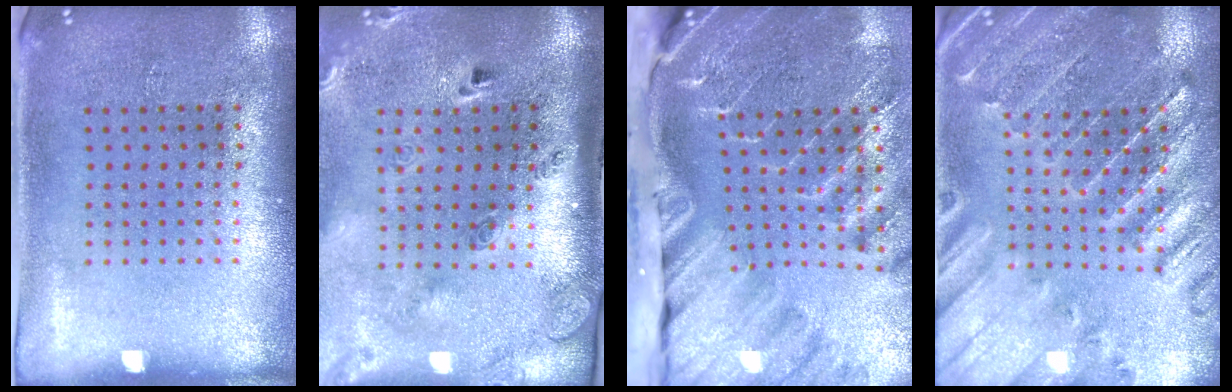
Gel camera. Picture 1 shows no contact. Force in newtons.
{"total": 2.9, "press": 2.0, "slide": 2.1}
{"total": 4.3, "press": 3.3, "slide": 2.7}
{"total": 1.3, "press": 1.3, "slide": 0.4}